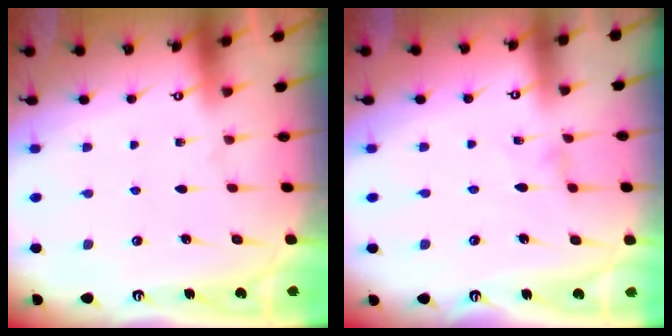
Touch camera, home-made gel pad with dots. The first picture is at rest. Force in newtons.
{"total": 0.8, "press": 0.8, "slide": 0.2}